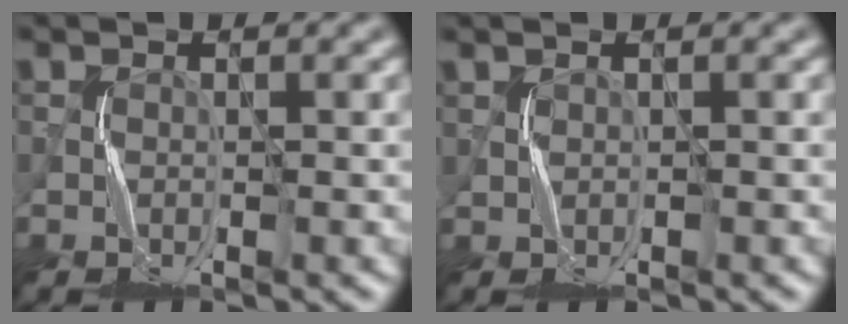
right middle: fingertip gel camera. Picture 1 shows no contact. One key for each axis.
{"total": 0.8, "fx": 0.3, "fy": 0.0, "fz": -0.7, "tx": 0.014, "ty": 0.001, "tz": 0.011}